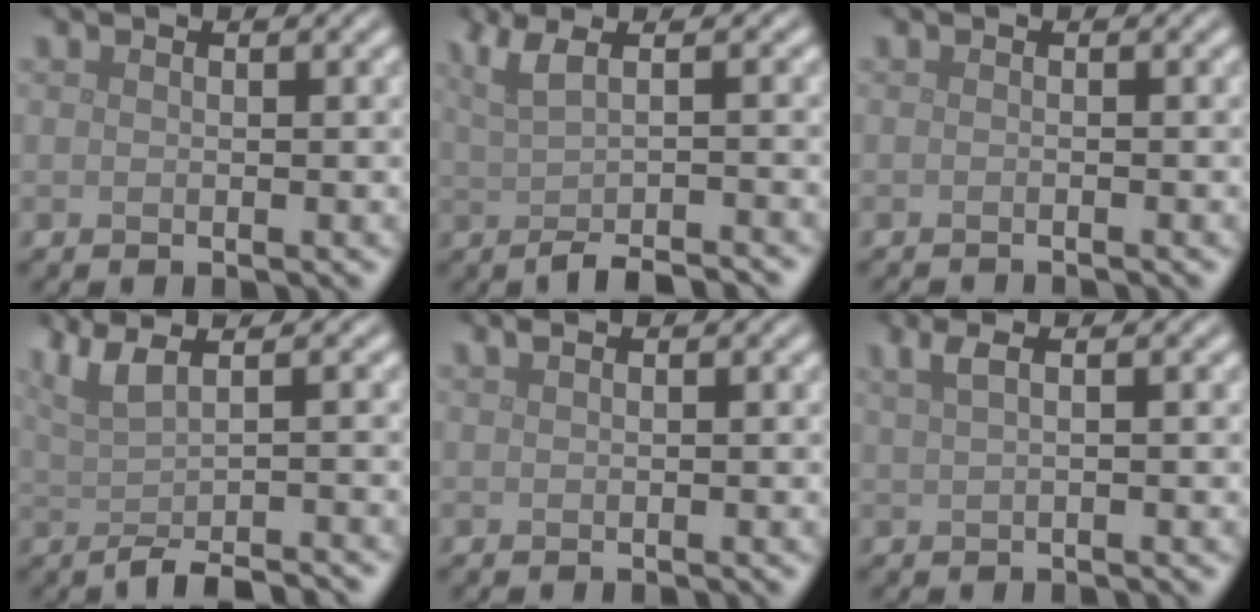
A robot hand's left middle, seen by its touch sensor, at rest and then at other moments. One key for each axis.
{"total": 4.8, "fx": -0.5, "fy": 1.5, "fz": 4.5, "tx": -0.063, "ty": -0.001, "tz": -0.014}
{"total": 1.4, "fx": -1.3, "fy": 0.2, "fz": 0.4, "tx": 0.007, "ty": -0.005, "tz": -0.021}
{"total": 5.3, "fx": -0.4, "fy": 1.6, "fz": 5.0, "tx": -0.068, "ty": 0.001, "tz": -0.013}
{"total": 0.6, "fx": 0.4, "fy": 0.2, "fz": 0.5, "tx": -0.009, "ty": 0.008, "tz": 0.006}
{"total": 2.6, "fx": 1.3, "fy": 0.9, "fz": 2.1, "tx": -0.031, "ty": 0.004, "tz": 0.018}